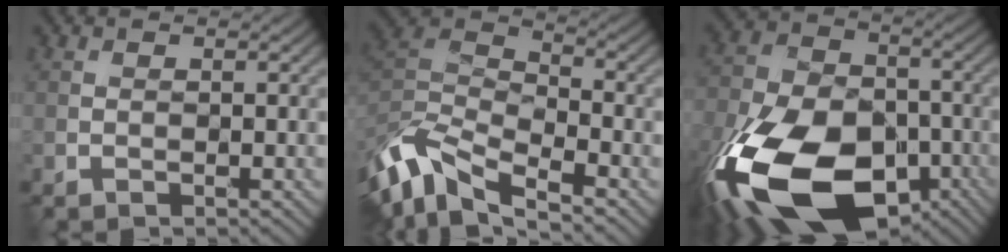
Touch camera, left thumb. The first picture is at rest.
{"total": 11.0, "force": [-6.3, 4.6, 7.9], "torque": [-0.177, -0.006, -0.127]}
{"total": 21.4, "force": [-9.9, 12.9, 13.9], "torque": [-0.333, -0.053, -0.161]}